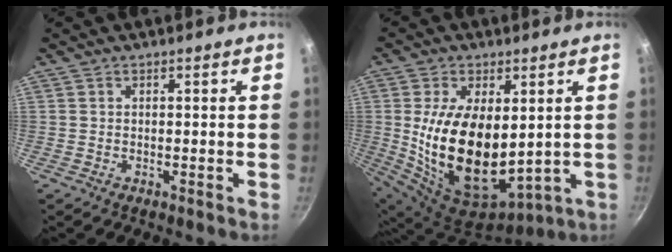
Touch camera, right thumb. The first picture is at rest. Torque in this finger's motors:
{"motor_torque": [1.95, 2.73, 1.95, -0.62, 0.56]}